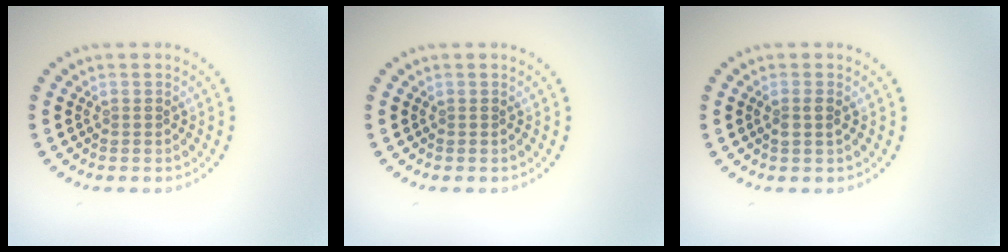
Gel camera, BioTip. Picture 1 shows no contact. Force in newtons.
{"total": 0.0}
{"total": 1.2, "press": 1.0, "slide": 0.5}